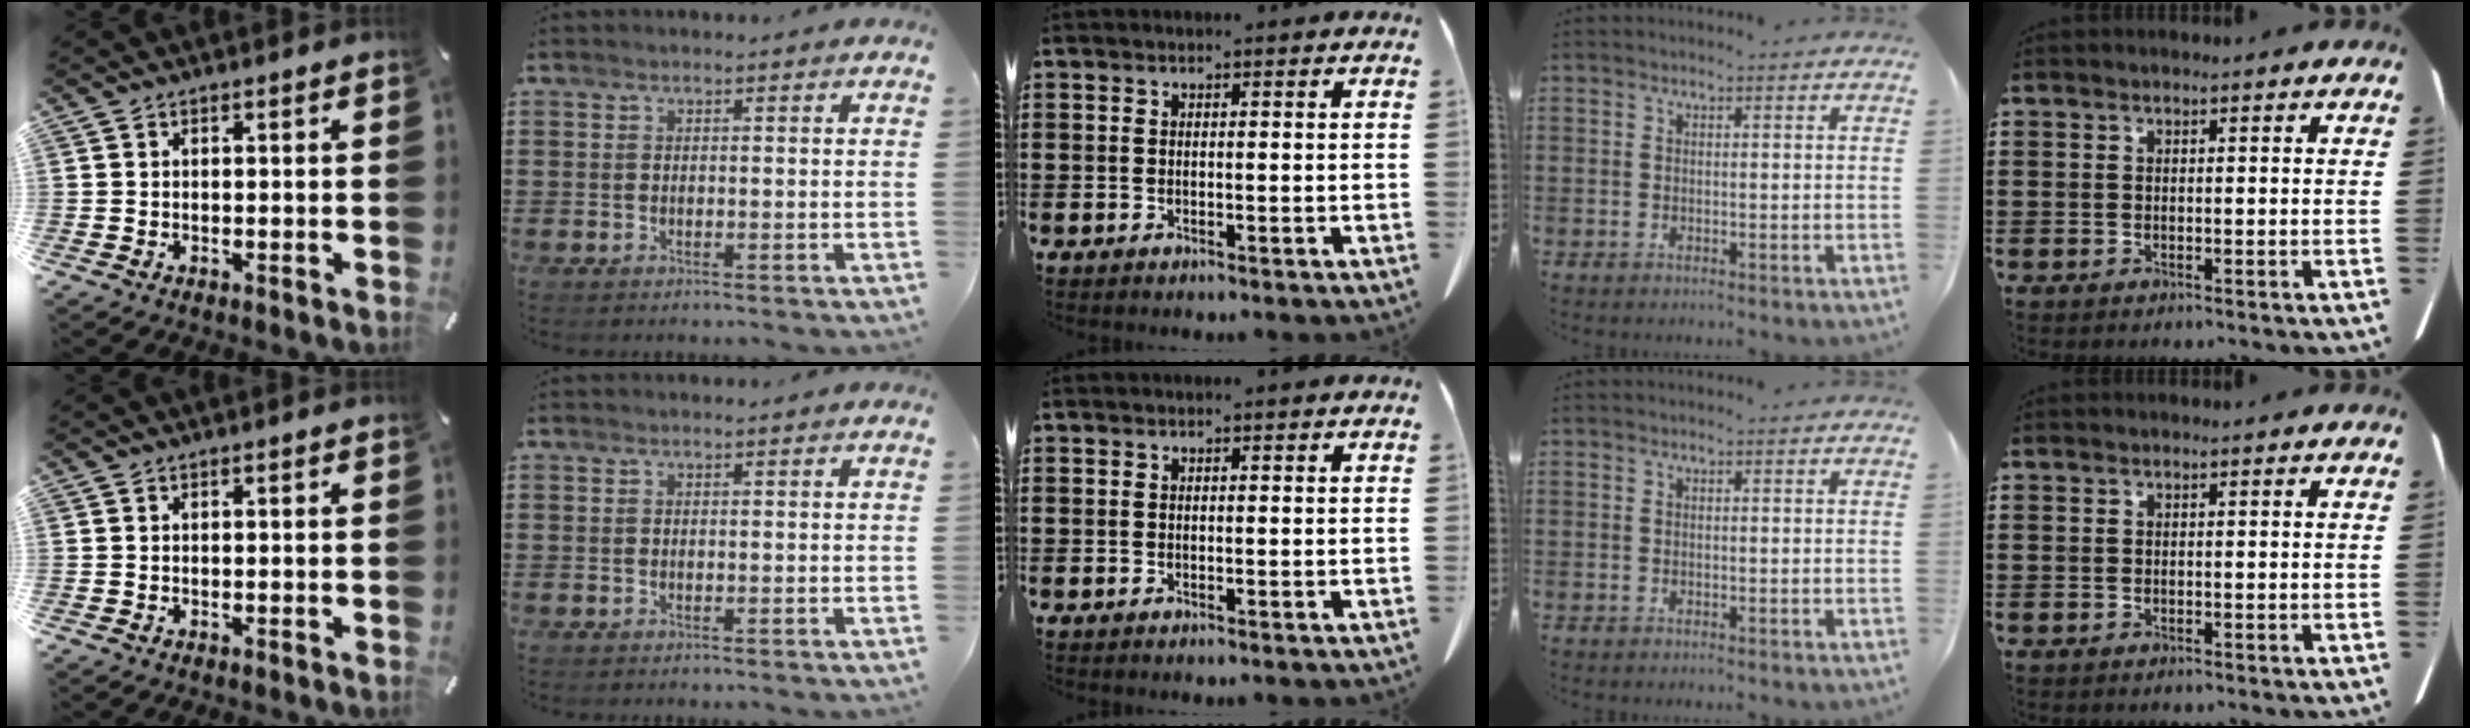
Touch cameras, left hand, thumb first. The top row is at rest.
{}